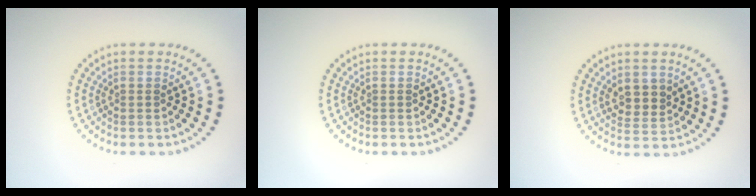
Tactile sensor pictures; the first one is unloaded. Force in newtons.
{"total": 0.0}
{"total": 2.2, "press": 2.0, "slide": 1.0}